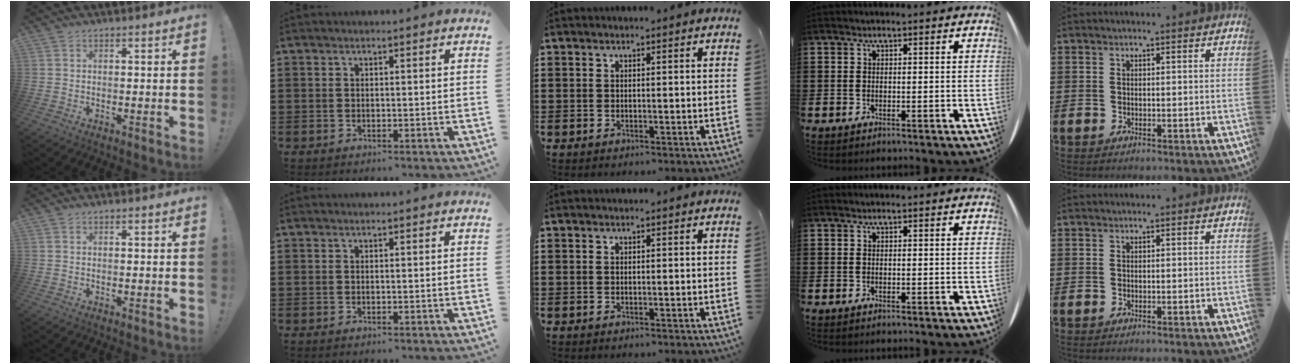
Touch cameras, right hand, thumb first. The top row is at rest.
{}